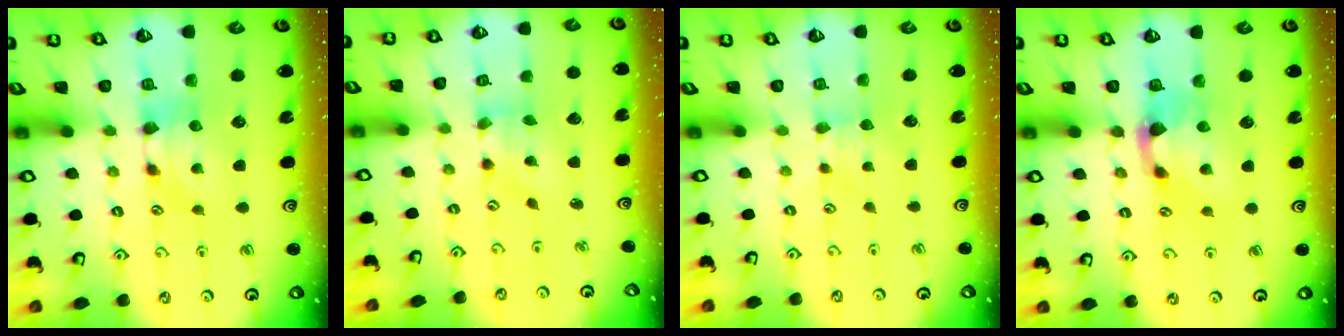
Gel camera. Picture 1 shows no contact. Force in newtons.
{"total": 1.5, "press": 0.6, "slide": 1.4}
{"total": 2.4, "press": 2.3, "slide": 0.6}
{"total": 2.4, "press": 2.0, "slide": 1.3}